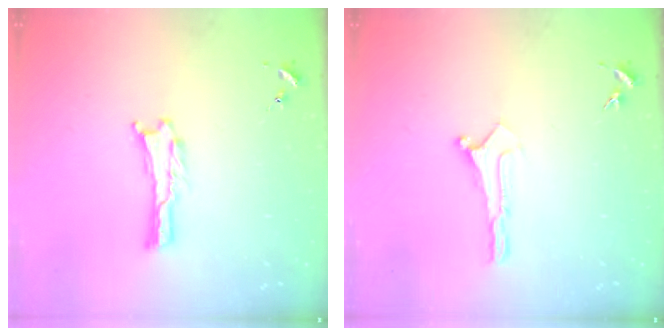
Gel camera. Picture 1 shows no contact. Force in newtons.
{"total": 0.0}